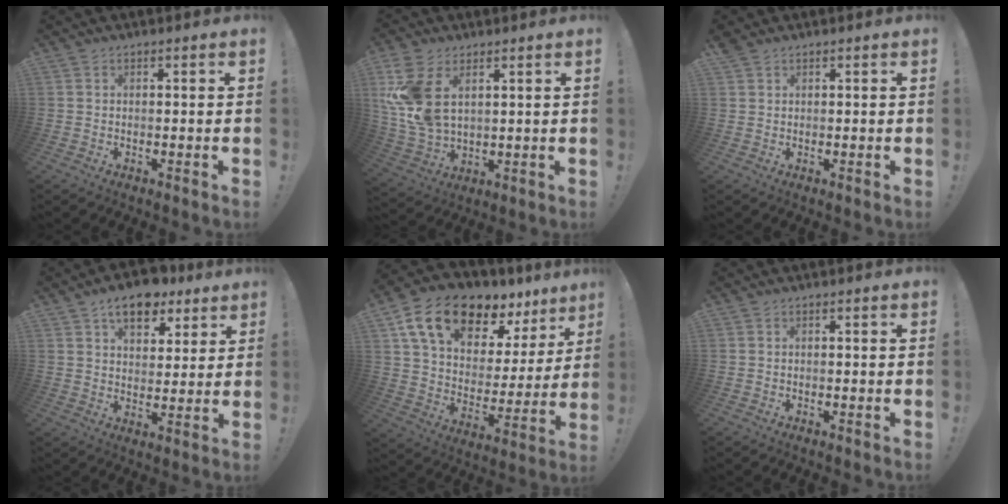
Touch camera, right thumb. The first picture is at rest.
{"total": 13.3, "force": [4.9, 7.9, 9.5], "torque": [-0.199, -0.020, 0.096]}
{"total": 1.6, "force": [1.2, 0.9, 0.5], "torque": [-0.005, -0.005, 0.023]}
{"total": 11.1, "force": [6.8, 6.4, 6.0], "torque": [-0.084, -0.033, 0.123]}
{"total": 18.5, "force": [12.9, 8.8, 9.8], "torque": [-0.166, -0.083, 0.233]}
{"total": 0.0}